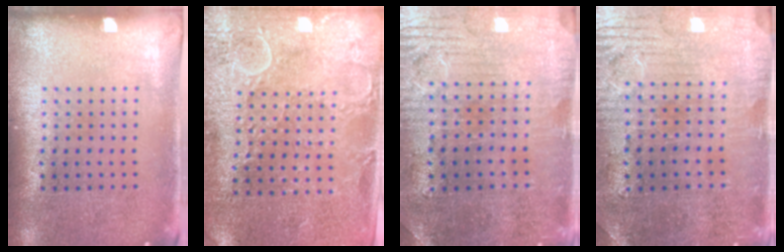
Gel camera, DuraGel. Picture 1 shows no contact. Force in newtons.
{"total": 2.9, "press": 2.8, "slide": 0.4}
{"total": 1.3, "press": 1.2, "slide": 0.6}
{"total": 1.3, "press": 1.2, "slide": 0.6}